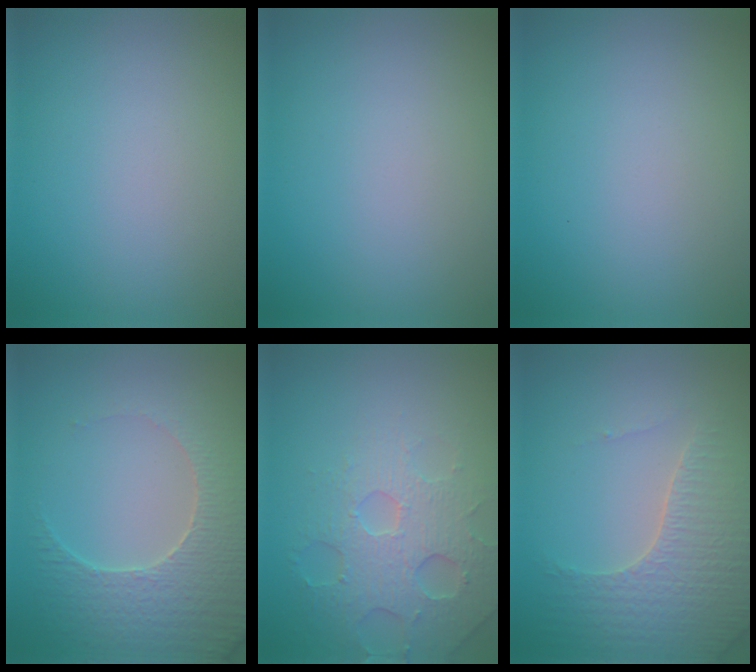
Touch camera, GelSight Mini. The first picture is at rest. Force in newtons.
{"total": 0.0}
{"total": 0.0}
{"total": 4.5, "press": 4.4, "slide": 0.8}
{"total": 4.1, "press": 4.0, "slide": 0.9}
{"total": 4.2, "press": 3.7, "slide": 1.8}